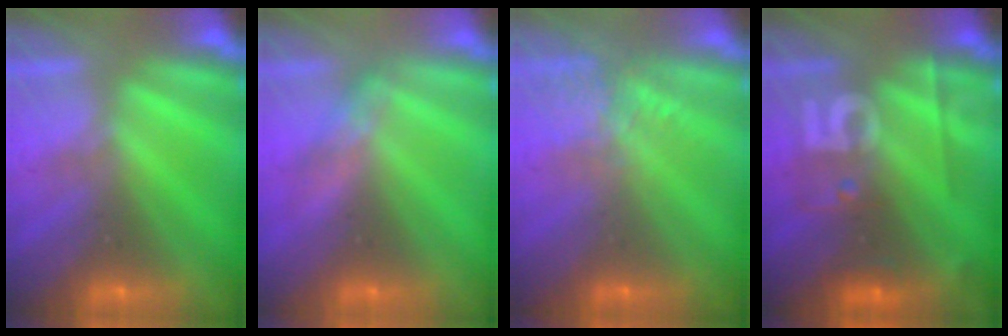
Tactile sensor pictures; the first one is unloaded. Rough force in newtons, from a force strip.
{"total": 2.8}
{"total": 3.0}
{"total": 2.4}